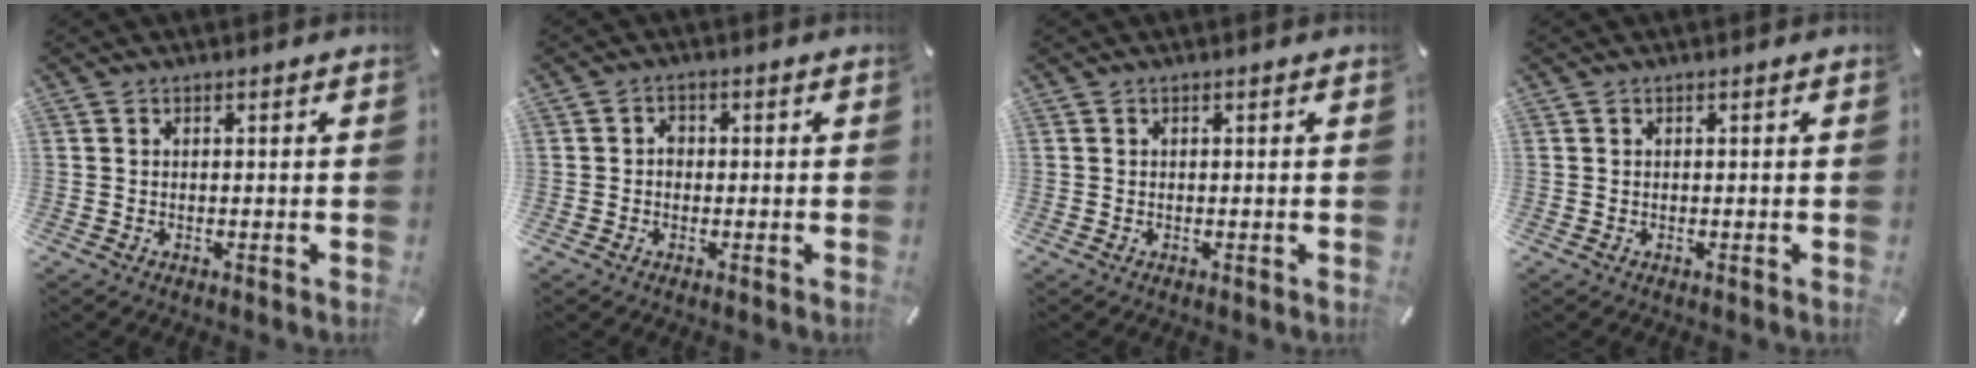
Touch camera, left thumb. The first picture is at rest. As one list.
[{"total": 2.0, "force": [-0.4, 1.7, 1.0], "torque": [-0.019, 0.007, -0.010]}, {"total": 0.0}, {"total": 0.0}]